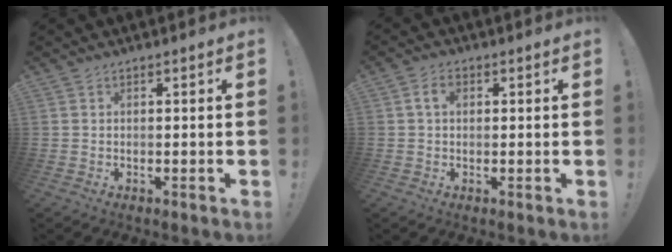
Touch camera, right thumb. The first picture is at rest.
{"total": 3.4, "force": [0.9, 2.1, 2.5], "torque": [-0.051, 0.009, 0.016]}